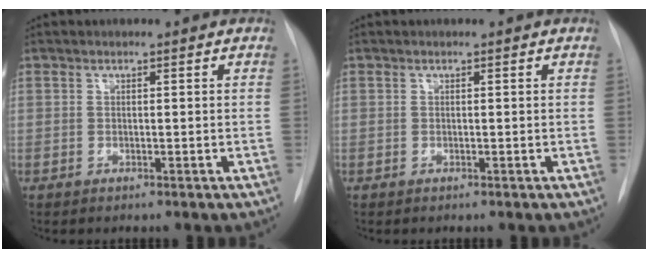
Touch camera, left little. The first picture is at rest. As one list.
[{"total": 0.0}]